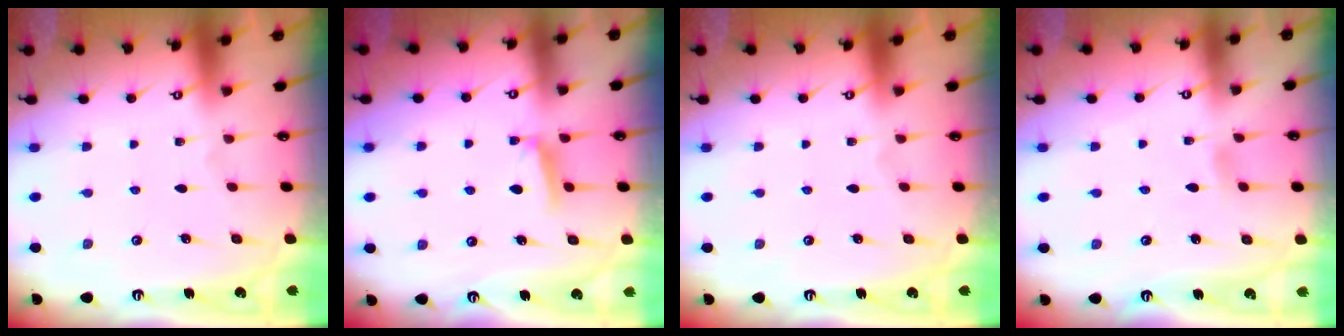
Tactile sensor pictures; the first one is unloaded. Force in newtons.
{"total": 5.0, "press": 5.0, "slide": 0.6}
{"total": 0.0}
{"total": 2.9, "press": 2.9, "slide": 0.4}